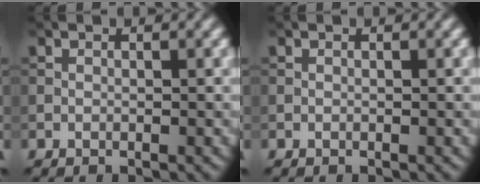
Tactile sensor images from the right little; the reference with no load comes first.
{"total": 0.0}